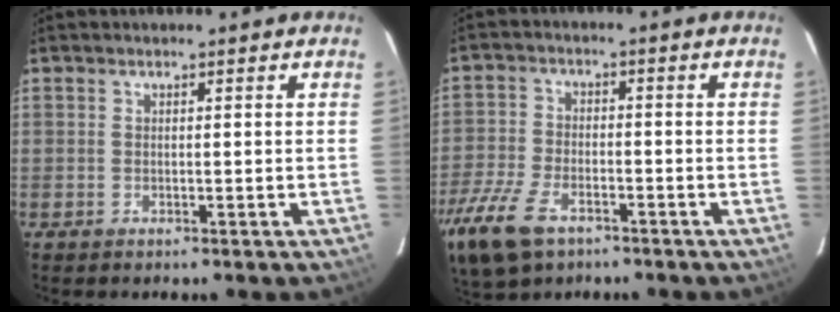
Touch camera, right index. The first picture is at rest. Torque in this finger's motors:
{"motor_torque": [1.04, -0.76, 0.16, 0.11]}